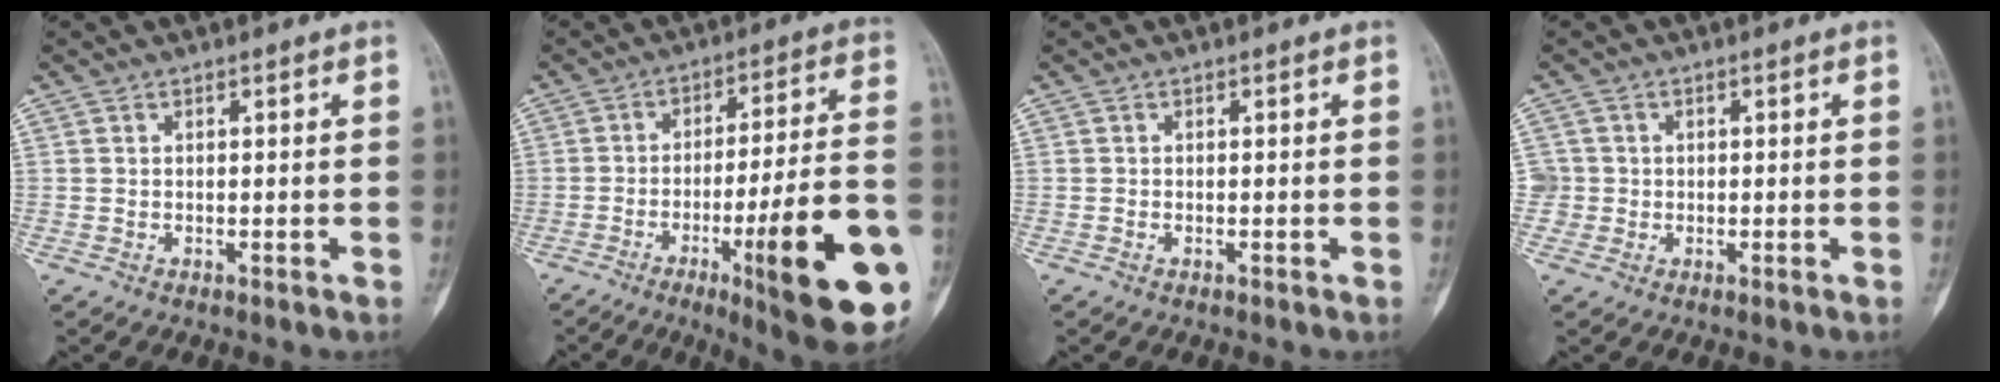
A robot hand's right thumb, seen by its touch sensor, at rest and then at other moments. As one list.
[{"total": 23.7, "force": [-8.3, 3.7, 21.9], "torque": [-0.264, 0.018, -0.113]}, {"total": 0.0}, {"total": 2.6, "force": [0.0, 2.6, 0.0], "torque": [0.020, 0.007, 0.000]}]